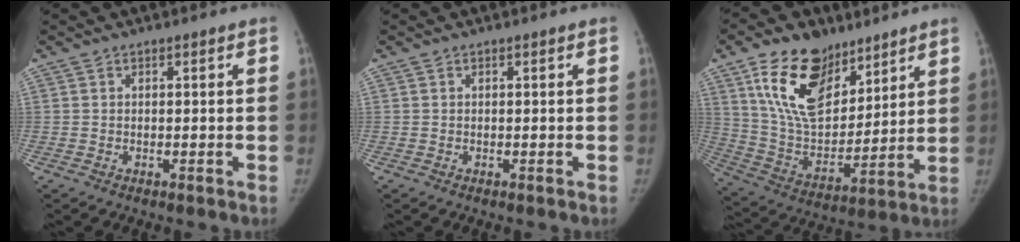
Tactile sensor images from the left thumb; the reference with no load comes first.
{"total": 0.0}
{"total": 19.8, "force": [11.3, 11.4, 11.5], "torque": [-0.163, -0.050, 0.215]}